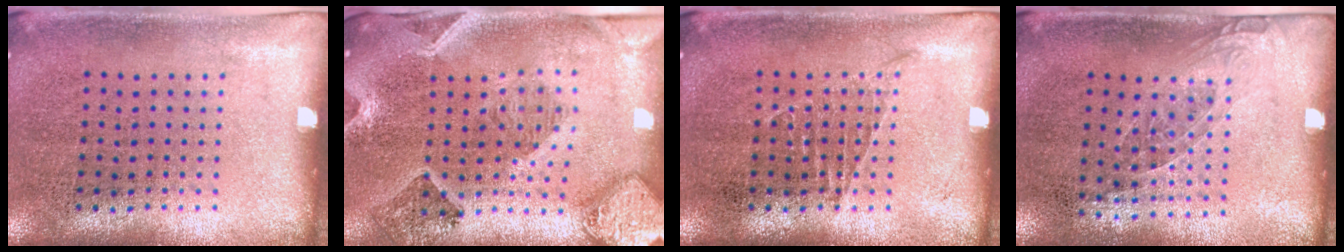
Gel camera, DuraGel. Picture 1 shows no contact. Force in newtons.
{"total": 2.1, "press": 1.9, "slide": 0.7}
{"total": 0.7, "press": 0.7, "slide": 0.1}
{"total": 1.0, "press": 0.7, "slide": 0.7}